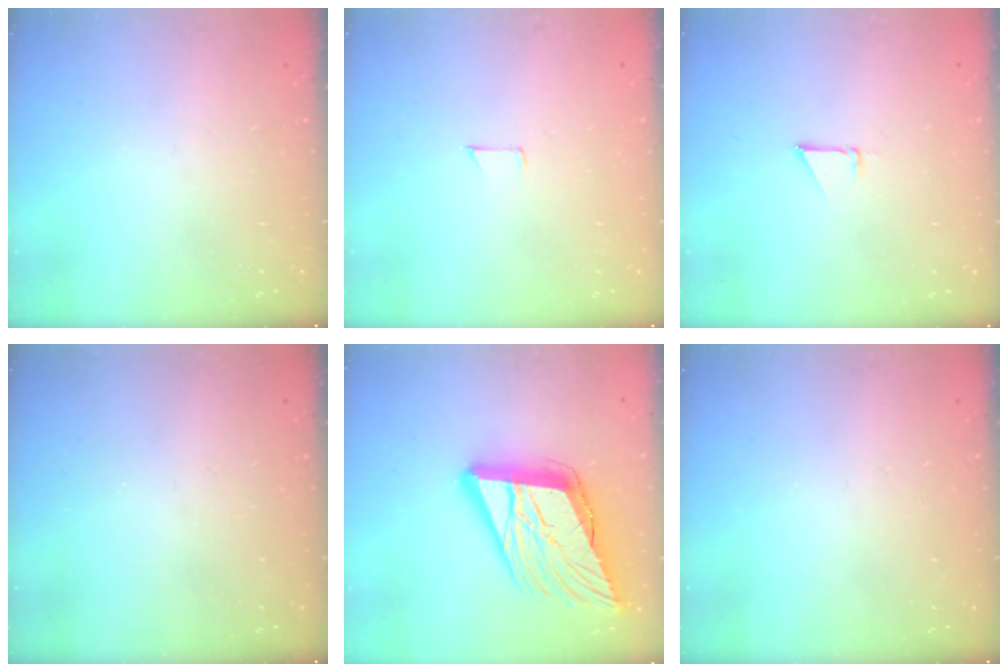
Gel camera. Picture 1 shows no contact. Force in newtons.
{"total": 3.6, "press": 3.6, "slide": 0.3}
{"total": 1.9, "press": 1.9, "slide": 0.0}
{"total": 0.0}
{"total": 23.3, "press": 22.8, "slide": 5.1}
{"total": 0.0}